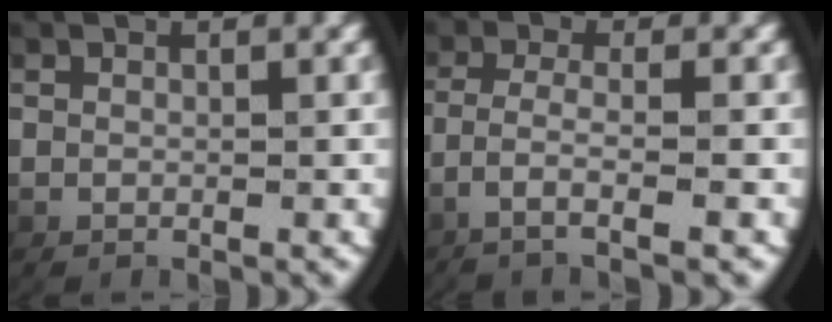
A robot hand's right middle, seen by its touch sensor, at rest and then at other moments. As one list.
[{"total": 3.7, "force": [-2.1, 0.5, 3.1], "torque": [-0.071, -0.013, -0.029]}]